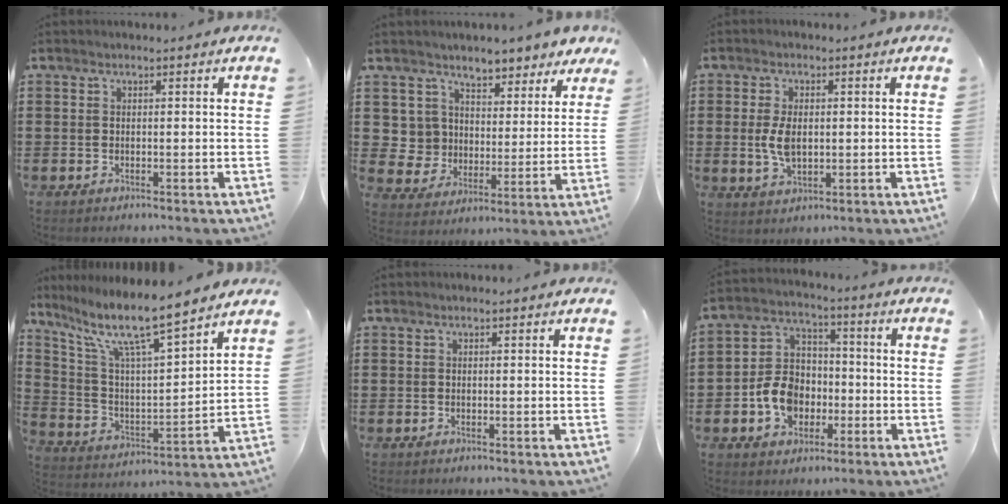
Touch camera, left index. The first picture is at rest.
{"total": 6.7, "force": [5.6, 3.3, -1.6], "torque": [-0.023, -0.056, 0.106]}
{"total": 5.2, "force": [0.2, 2.8, 4.4], "torque": [-0.109, 0.001, -0.002]}
{"total": 10.3, "force": [8.2, 1.1, 6.1], "torque": [-0.150, -0.053, 0.135]}
{"total": 0.0}
{"total": 8.4, "force": [-2.5, 6.7, 4.4], "torque": [-0.118, 0.019, -0.049]}